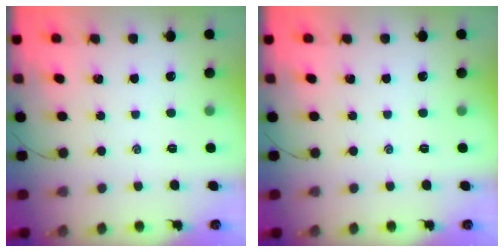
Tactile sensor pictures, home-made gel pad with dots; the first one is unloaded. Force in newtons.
{"total": 0.0}